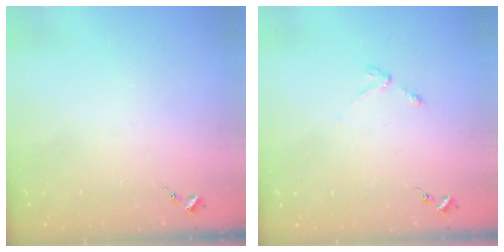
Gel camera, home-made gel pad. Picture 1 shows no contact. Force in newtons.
{"total": 3.0, "press": 2.9, "slide": 0.5}